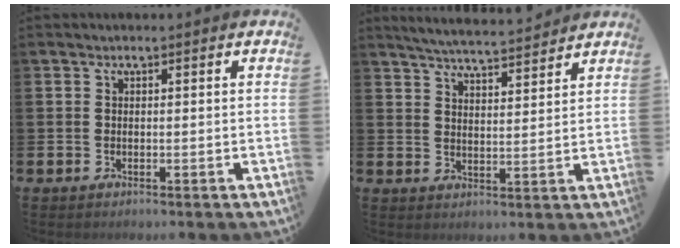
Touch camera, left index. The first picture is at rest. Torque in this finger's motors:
{"motor_torque": [0.38, -0.56, 0.11, 0.06]}